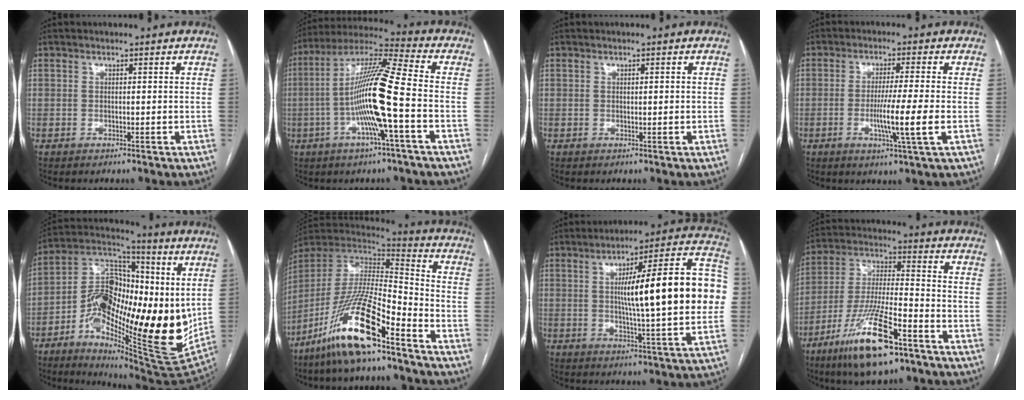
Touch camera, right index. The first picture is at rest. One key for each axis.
{"total": 15.1, "fx": -3.0, "fy": -0.3, "fz": 14.8, "tx": -0.279, "ty": 0.005, "tz": -0.067}
{"total": 0.7, "fx": 0.1, "fy": 0.2, "fz": 0.7, "tx": -0.014, "ty": 0.002, "tz": 0.005}
{"total": 7.6, "fx": -1.6, "fy": -1.0, "fz": 7.4, "tx": -0.129, "ty": -0.020, "tz": -0.032}
{"total": 23.5, "fx": -1.4, "fy": 9.9, "fz": 21.3, "tx": -0.368, "ty": 0.013, "tz": -0.023}
{"total": 18.6, "fx": -12.4, "fy": 2.4, "fz": 13.7, "tx": -0.301, "ty": -0.027, "tz": -0.234}
{"total": 22.1, "fx": 1.8, "fy": 2.4, "fz": 21.9, "tx": -0.275, "ty": 0.036, "tz": 0.022}
{"total": 16.3, "fx": -9.7, "fy": 2.8, "fz": 12.7, "tx": -0.263, "ty": -0.031, "tz": -0.174}